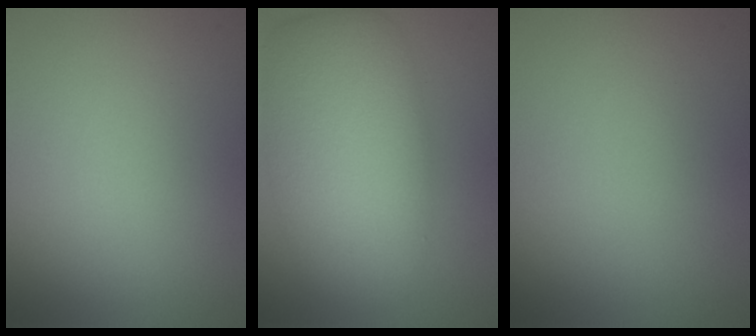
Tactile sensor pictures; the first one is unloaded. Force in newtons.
{"total": 8.8, "press": 8.8, "slide": 0.4}
{"total": 0.0}